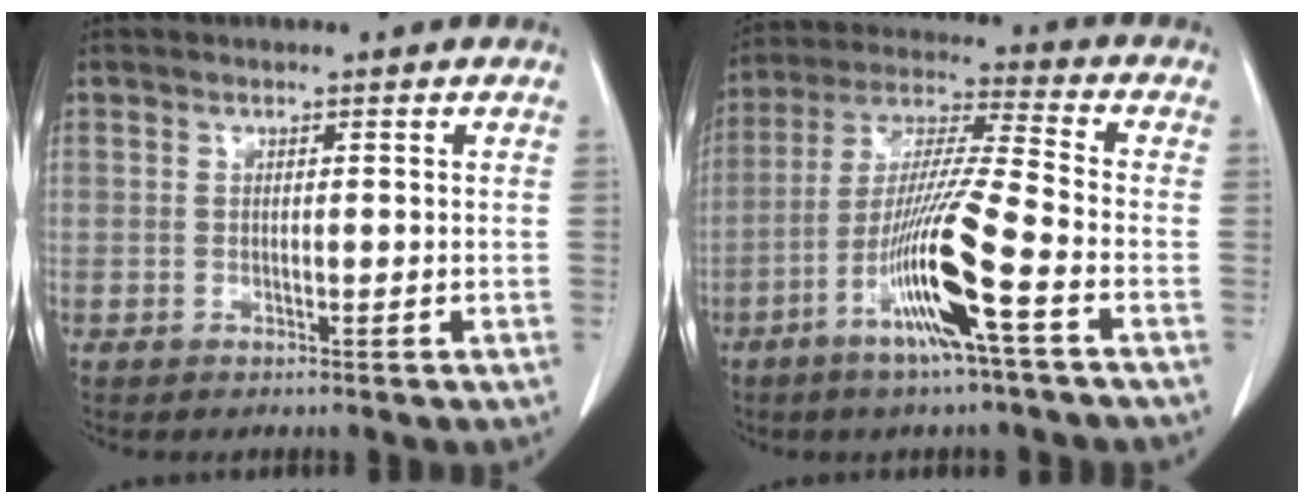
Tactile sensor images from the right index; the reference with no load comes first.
{"total": 13.5, "force": [-5.9, -0.6, 12.2], "torque": [-0.241, -0.010, -0.114]}